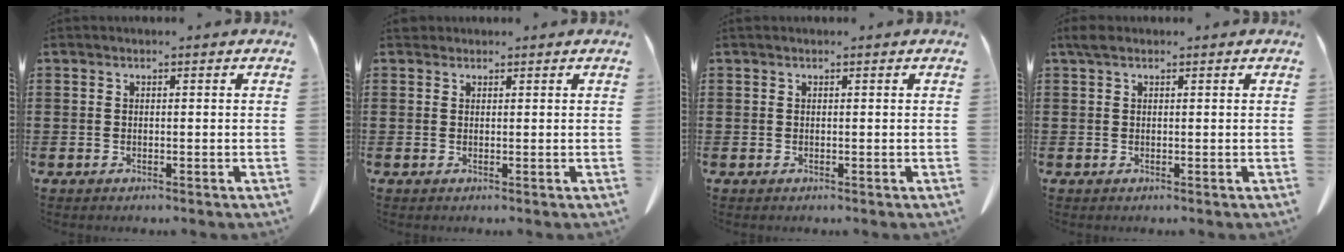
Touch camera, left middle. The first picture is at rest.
{"total": 1.0, "force": [0.9, 0.5, 0.2], "torque": [-0.007, 0.002, 0.018]}
{"total": 0.0}
{"total": 1.3, "force": [0.7, 0.7, 0.9], "torque": [-0.022, 0.004, 0.013]}